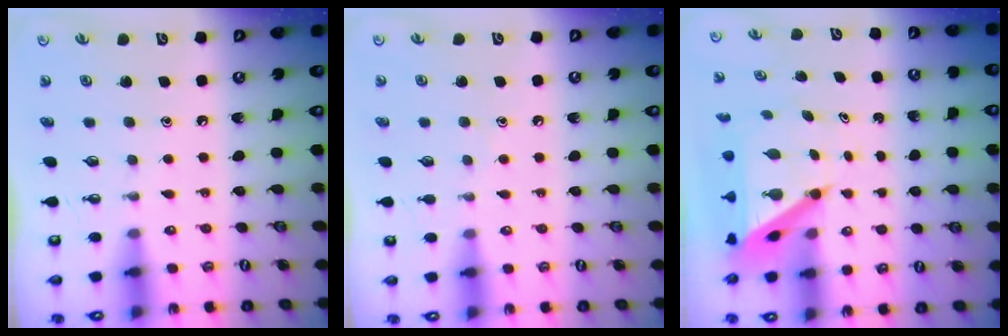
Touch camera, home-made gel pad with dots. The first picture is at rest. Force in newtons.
{"total": 3.0, "press": 2.9, "slide": 0.4}
{"total": 6.5, "press": 6.5, "slide": 0.6}